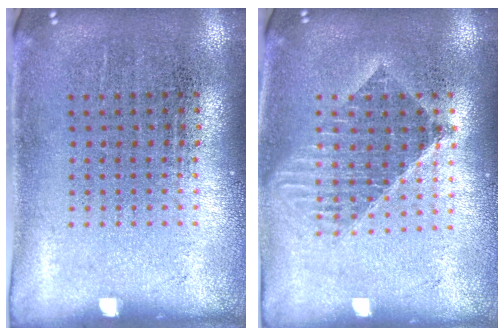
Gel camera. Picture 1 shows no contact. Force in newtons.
{"total": 1.5, "press": 1.3, "slide": 0.8}